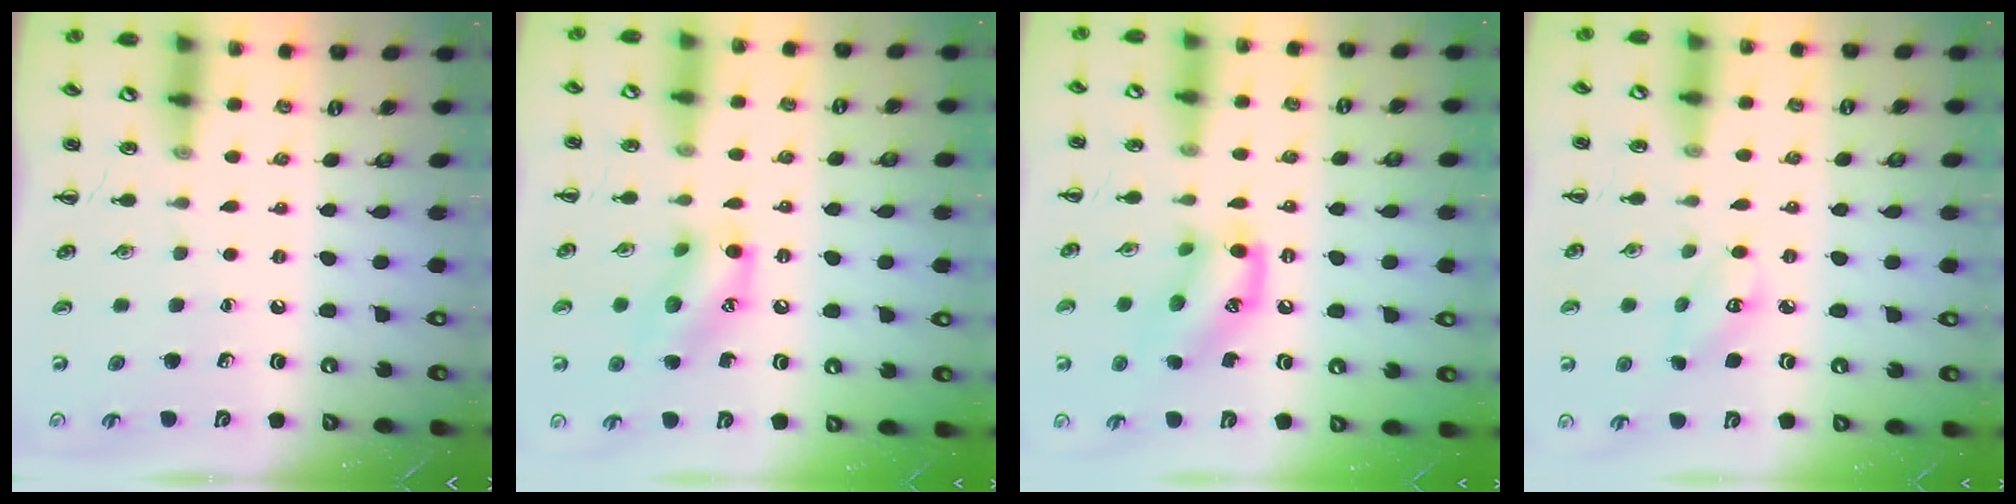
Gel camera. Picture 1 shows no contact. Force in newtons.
{"total": 12.4, "press": 12.4, "slide": 0.8}
{"total": 12.3, "press": 12.3, "slide": 0.8}
{"total": 3.7, "press": 3.6, "slide": 0.6}